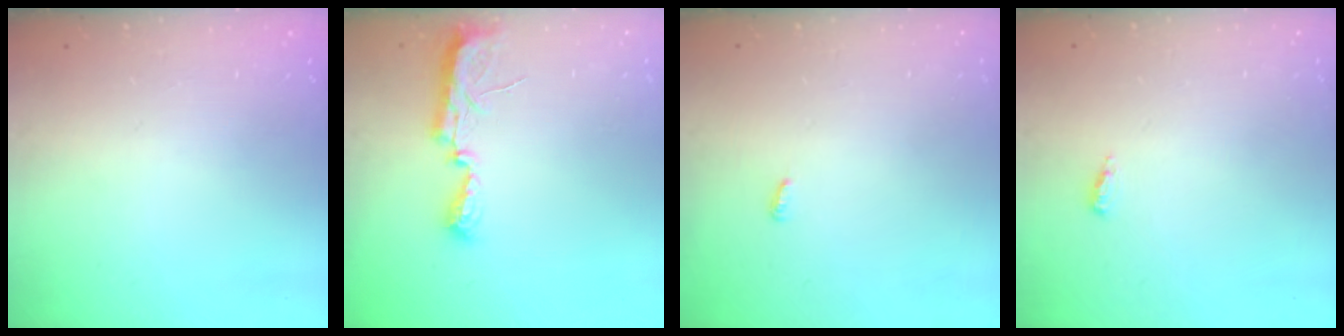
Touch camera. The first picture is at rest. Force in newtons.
{"total": 7.9, "press": 7.8, "slide": 0.8}
{"total": 2.6, "press": 2.6, "slide": 0.2}
{"total": 2.7, "press": 2.5, "slide": 1.0}